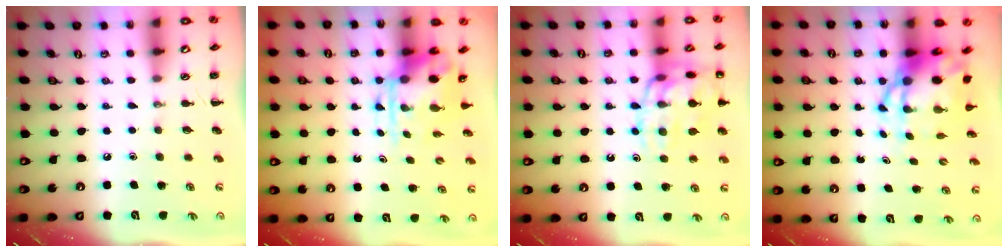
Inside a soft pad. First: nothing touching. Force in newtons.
{"total": 5.4, "press": 5.2, "slide": 1.3}
{"total": 17.7, "press": 17.6, "slide": 1.9}
{"total": 8.3, "press": 8.0, "slide": 2.3}